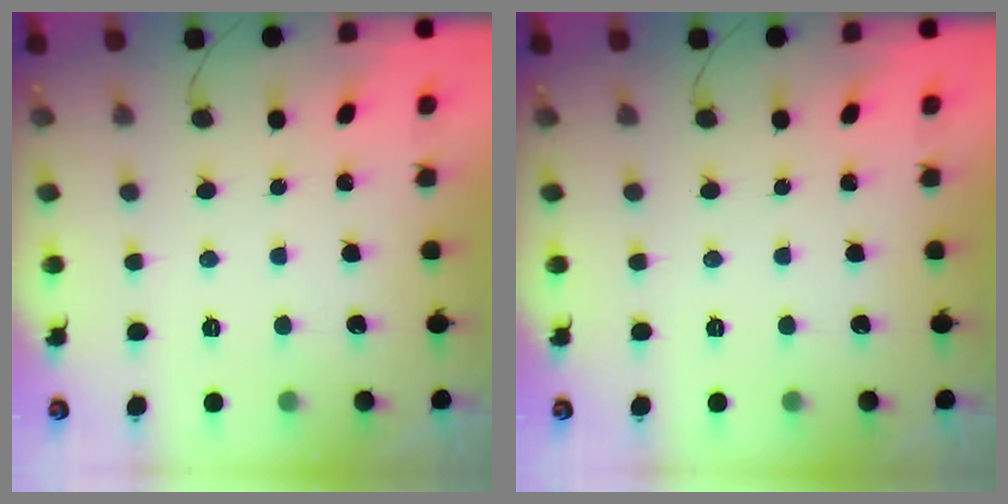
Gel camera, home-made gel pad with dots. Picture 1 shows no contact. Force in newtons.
{"total": 0.0}